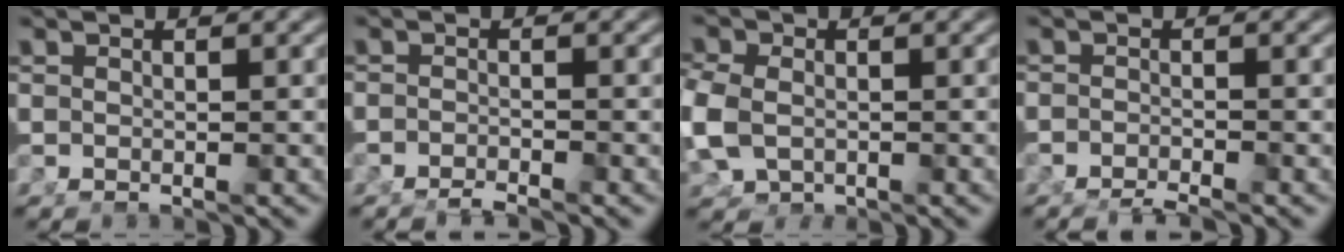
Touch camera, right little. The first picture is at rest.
{"total": 1.7, "force": [-1.6, -0.3, 0.5], "torque": [-0.006, -0.003, -0.030]}
{"total": 2.6, "force": [-0.4, 1.8, 1.8], "torque": [-0.059, -0.020, 0.009]}
{"total": 1.9, "force": [-1.8, -0.1, 0.6], "torque": [-0.008, -0.003, -0.033]}